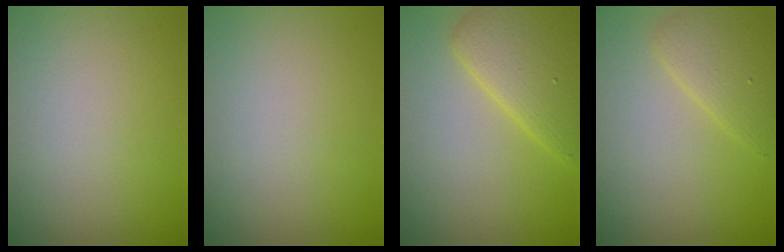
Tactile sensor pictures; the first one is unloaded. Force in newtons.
{"total": 0.0}
{"total": 5.4, "press": 5.4, "slide": 0.2}
{"total": 2.7, "press": 2.7, "slide": 0.2}